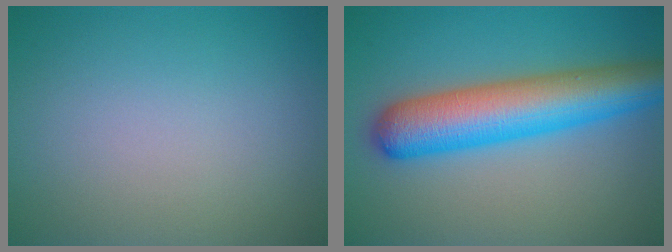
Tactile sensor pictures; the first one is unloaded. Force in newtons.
{"total": 8.8, "press": 8.8, "slide": 0.2}